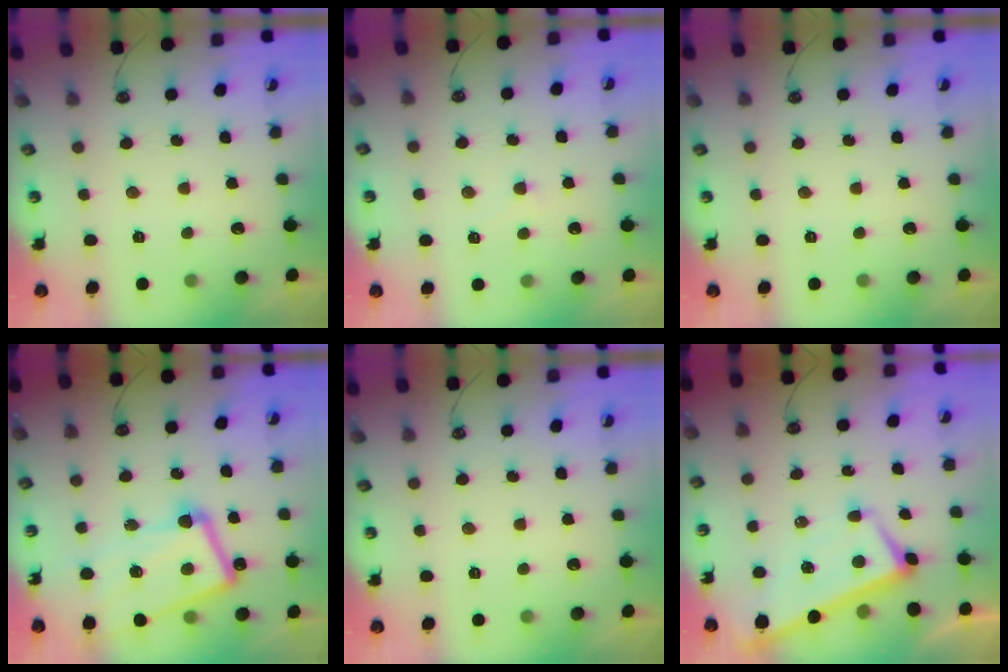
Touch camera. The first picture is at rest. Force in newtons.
{"total": 4.5, "press": 4.5, "slide": 0.3}
{"total": 0.0}
{"total": 15.4, "press": 15.3, "slide": 1.9}
{"total": 0.0}
{"total": 2.4, "press": 2.3, "slide": 0.7}